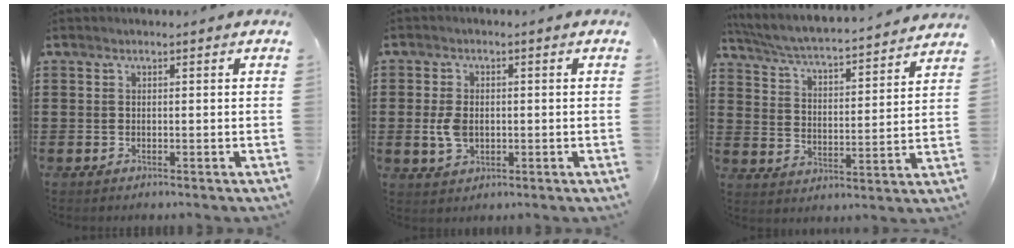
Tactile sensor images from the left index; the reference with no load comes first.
{"total": 4.2, "force": [-0.1, 2.7, 3.3], "torque": [-0.086, -0.002, -0.008]}
{"total": 4.5, "force": [4.2, -0.4, 1.4], "torque": [-0.050, -0.039, 0.063]}